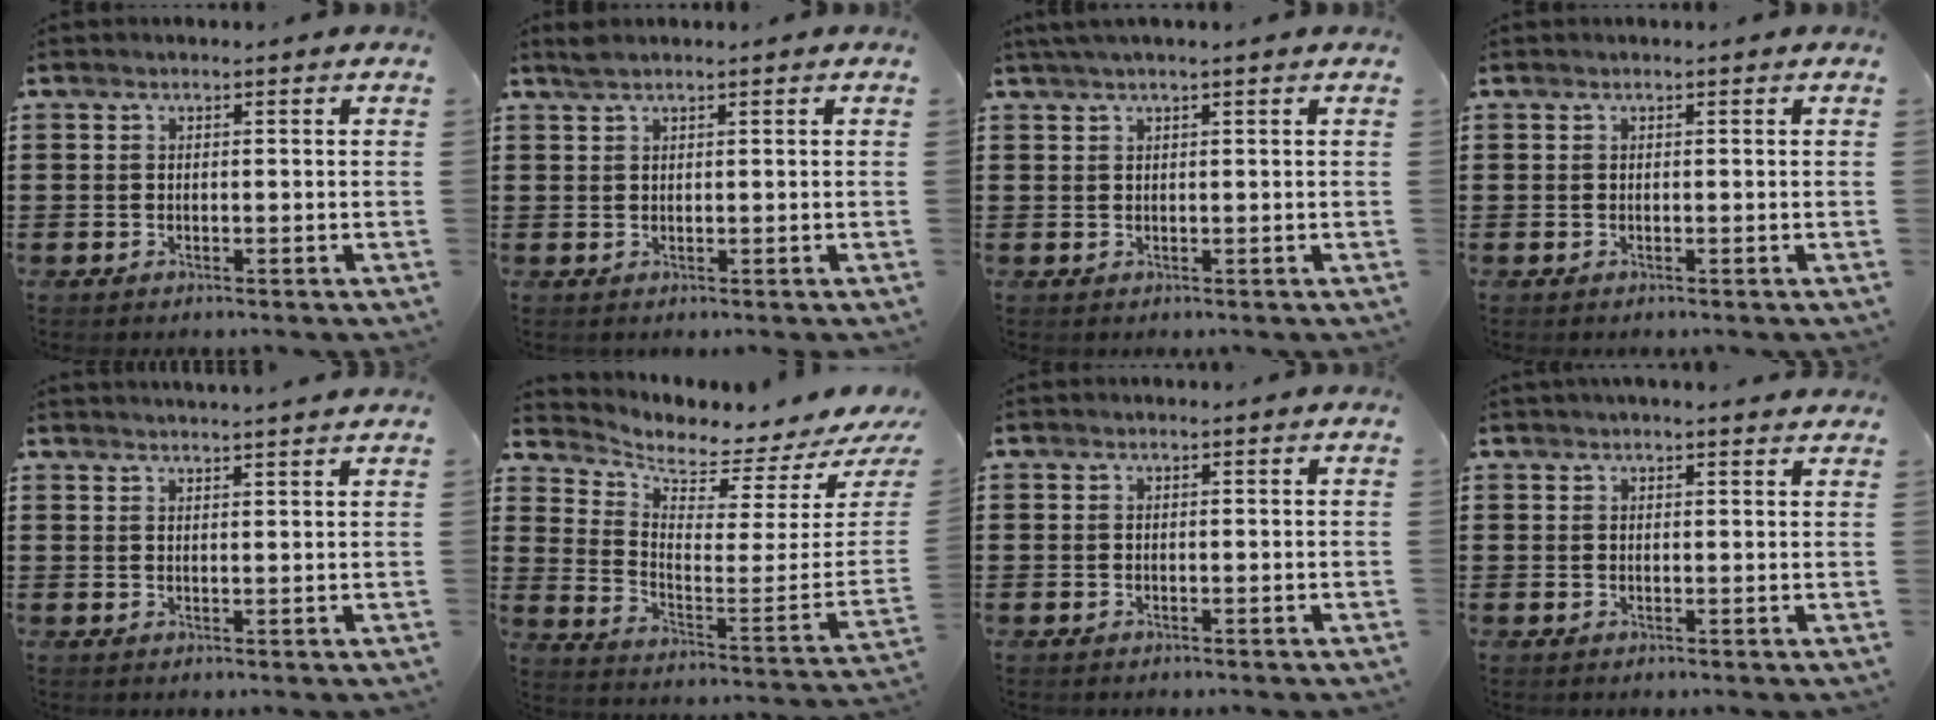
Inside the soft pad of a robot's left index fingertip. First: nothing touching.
{"total": 1.4, "force": [1.1, 0.2, 0.8], "torque": [-0.018, 0.001, 0.020]}
{"total": 1.4, "force": [1.0, -0.2, 0.9], "torque": [-0.018, -0.003, 0.020]}
{"total": 0.0}
{"total": 2.2, "force": [2.0, -0.7, 0.1], "torque": [-0.005, -0.007, 0.040]}
{"total": 2.6, "force": [2.5, 0.3, 0.6], "torque": [-0.029, -0.052, 0.037]}
{"total": 0.0}
{"total": 1.6, "force": [1.6, 0.3, 0.1], "torque": [-0.007, 0.000, 0.032]}